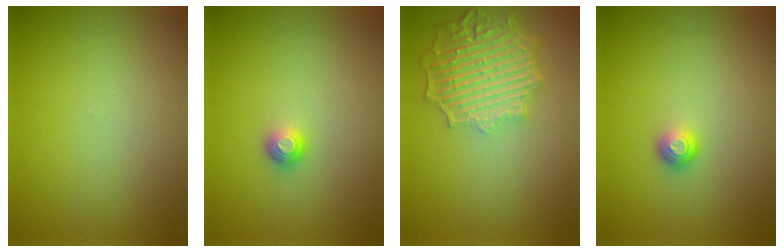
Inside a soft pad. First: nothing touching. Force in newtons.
{"total": 1.1, "press": 1.0, "slide": 0.4}
{"total": 6.2, "press": 5.0, "slide": 3.8}
{"total": 1.0, "press": 0.9, "slide": 0.4}